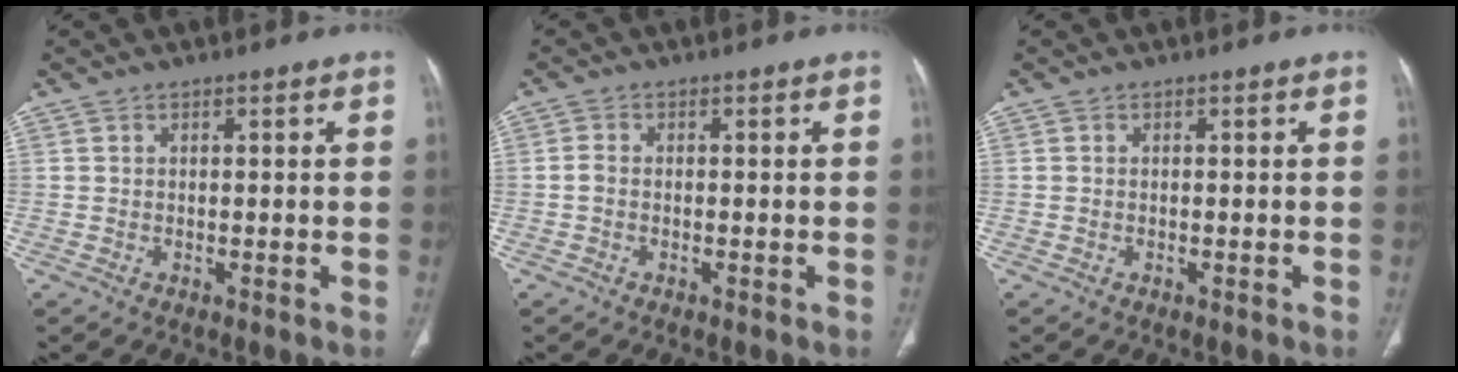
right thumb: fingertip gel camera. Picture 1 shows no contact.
{"total": 1.3, "force": [-0.4, 0.9, 0.8], "torque": [-0.018, 0.002, -0.011]}
{"total": 0.0}